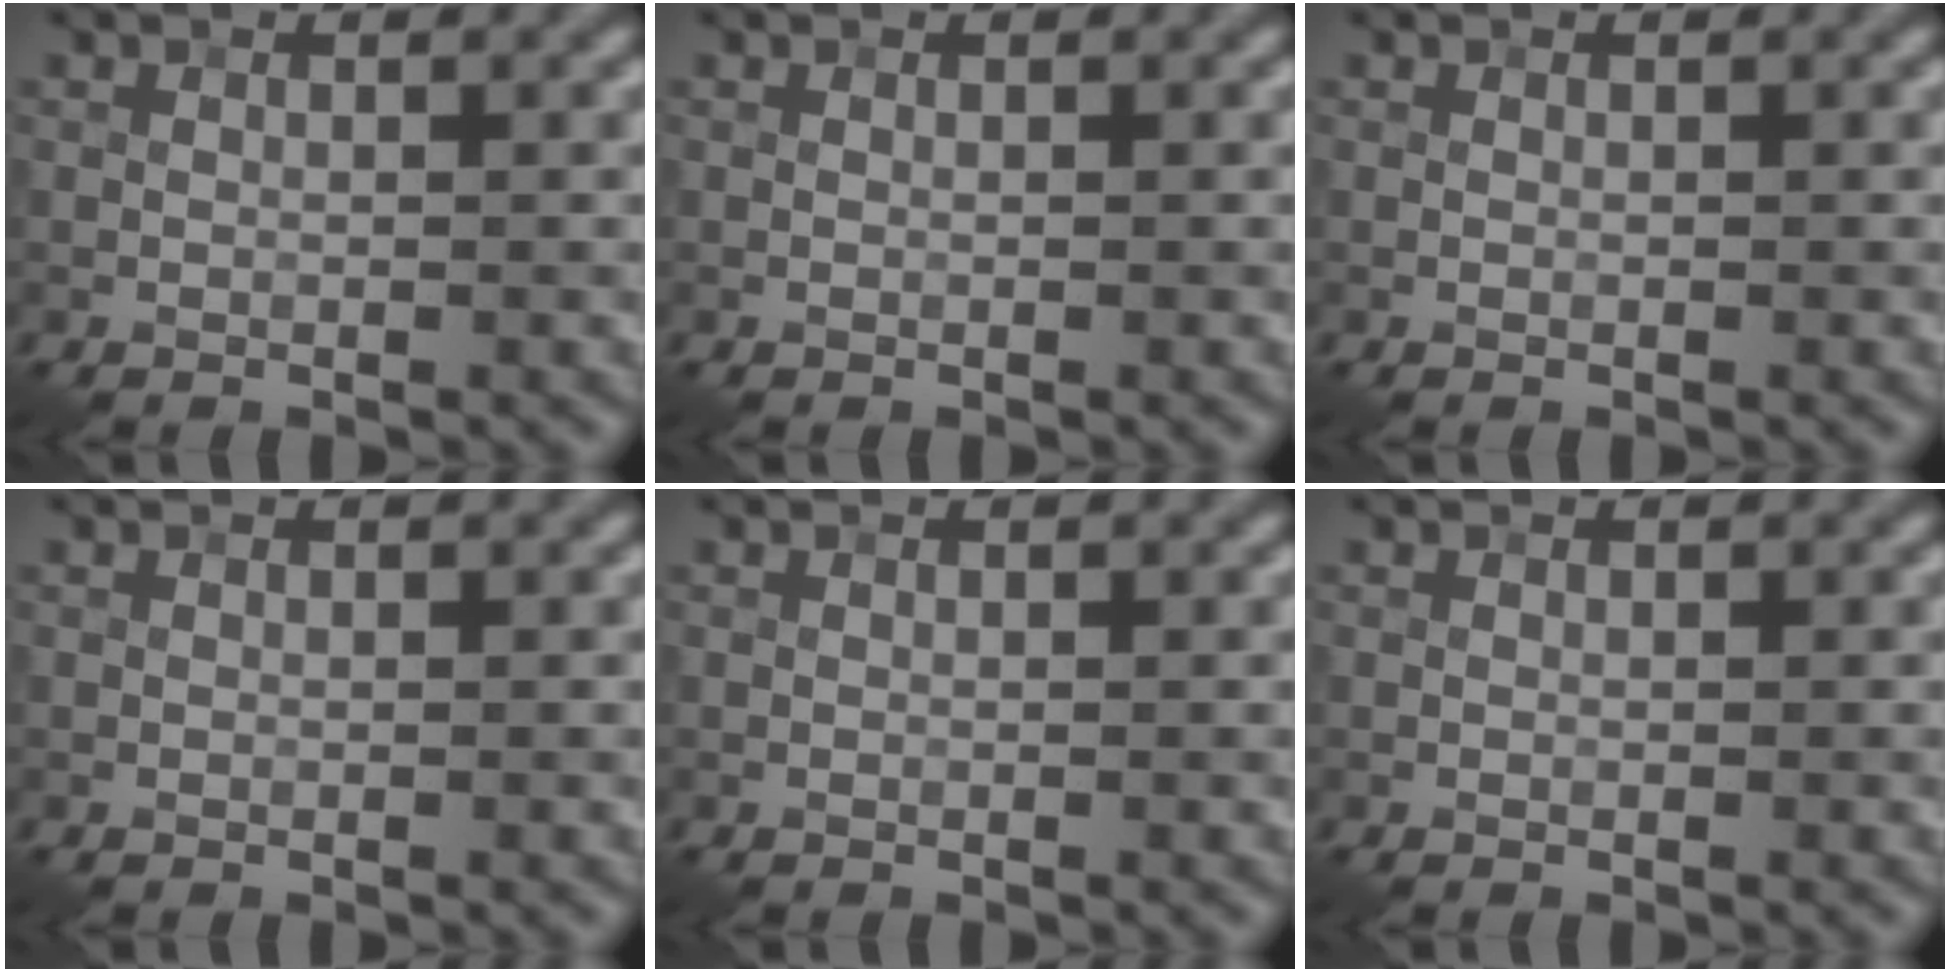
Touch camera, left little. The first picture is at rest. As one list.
[{"total": 0.0}, {"total": 0.0}, {"total": 0.0}, {"total": 0.0}, {"total": 0.0}]